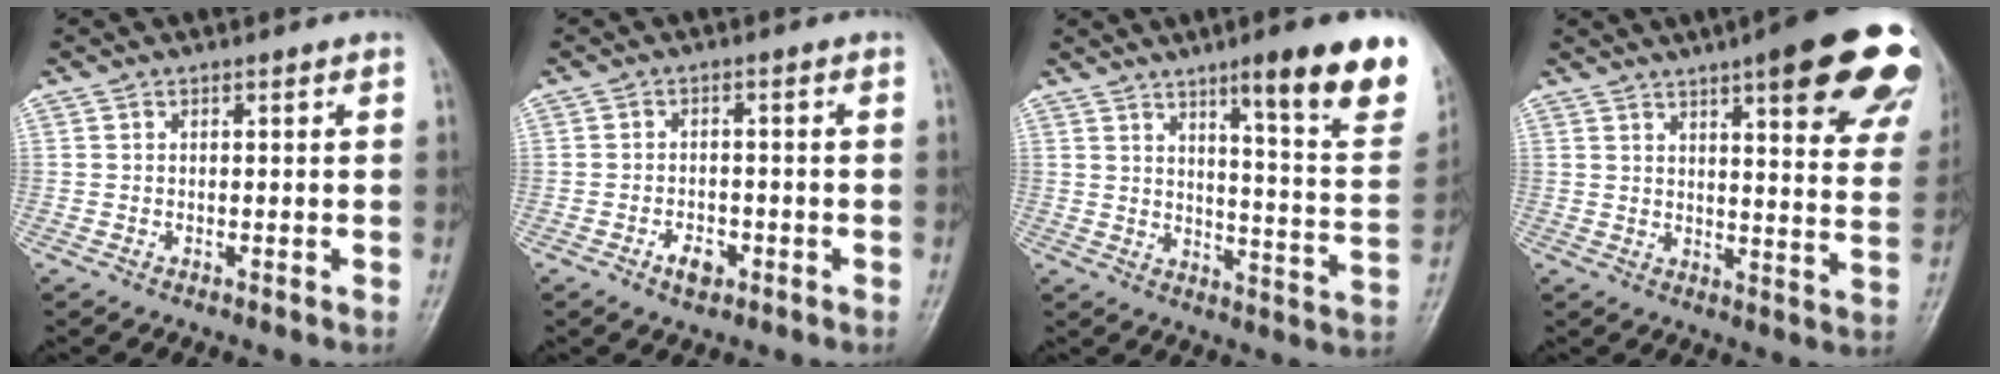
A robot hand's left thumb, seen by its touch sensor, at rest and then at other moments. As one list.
[{"total": 3.6, "force": [-1.9, 2.2, 2.2], "torque": [-0.027, 0.011, -0.030]}, {"total": 19.0, "force": [11.4, 2.6, 14.9], "torque": [-0.170, -0.061, 0.155]}, {"total": 24.1, "force": [13.9, 5.4, 18.9], "torque": [-0.198, -0.034, 0.165]}]